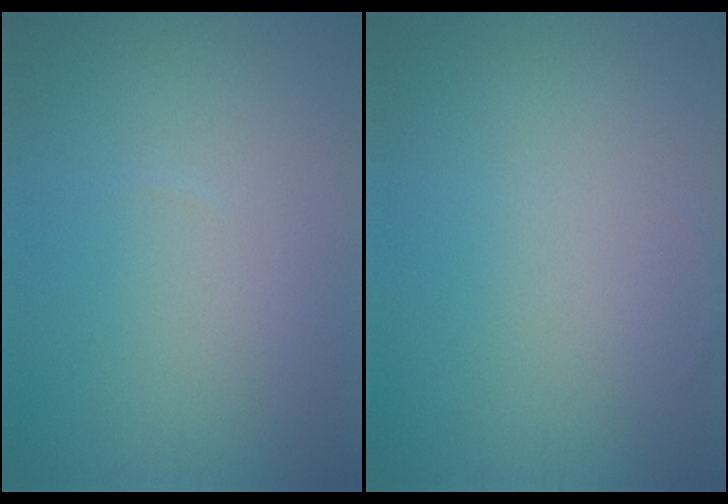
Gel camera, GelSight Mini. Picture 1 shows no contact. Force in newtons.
{"total": 0.0}